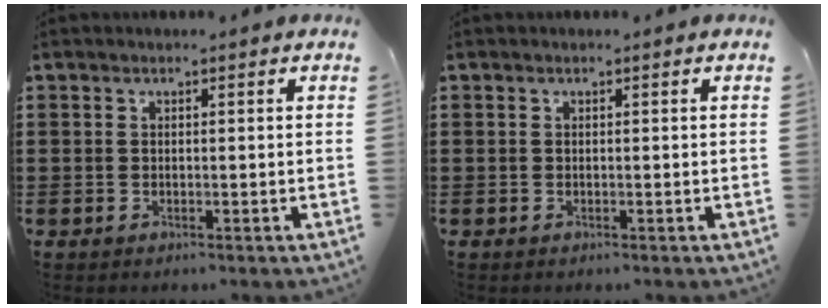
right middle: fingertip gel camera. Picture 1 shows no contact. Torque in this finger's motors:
{"motor_torque": [0.18, 0.00, 0.05, 0.01]}